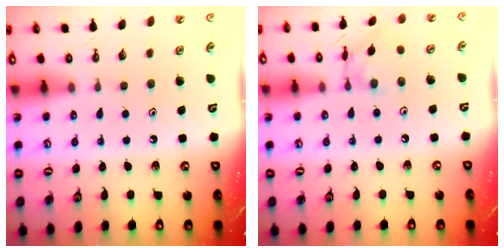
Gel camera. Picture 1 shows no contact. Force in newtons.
{"total": 6.5, "press": 6.5, "slide": 0.4}